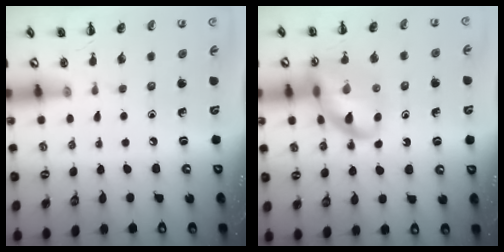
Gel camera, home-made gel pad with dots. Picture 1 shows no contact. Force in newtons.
{"total": 14.7, "press": 14.6, "slide": 1.9}